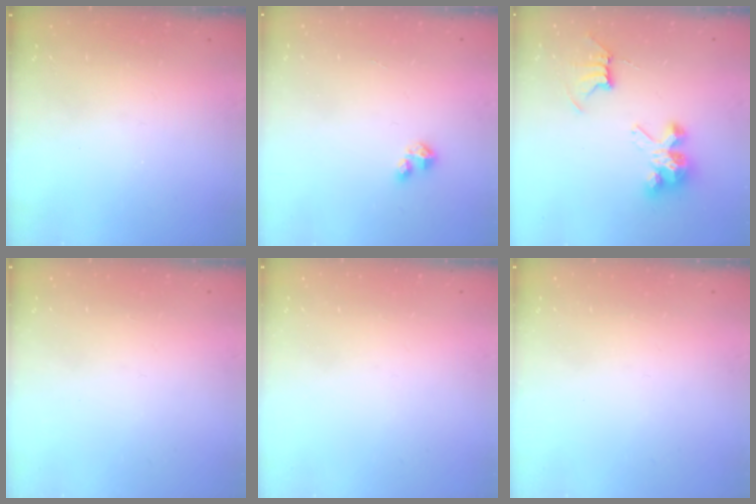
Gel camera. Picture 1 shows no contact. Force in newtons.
{"total": 2.1, "press": 2.1, "slide": 0.2}
{"total": 8.1, "press": 8.1, "slide": 0.4}
{"total": 0.0}
{"total": 0.0}
{"total": 0.0}